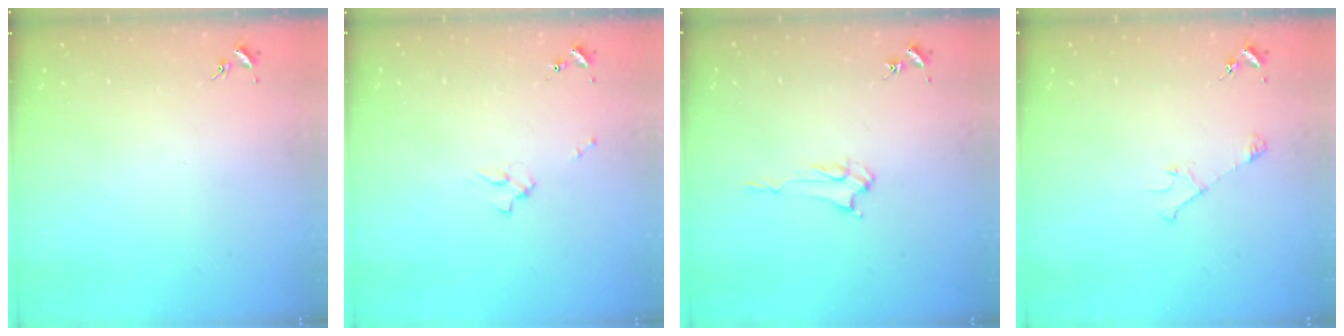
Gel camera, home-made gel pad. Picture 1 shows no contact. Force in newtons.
{"total": 1.7, "press": 1.6, "slide": 0.2}
{"total": 2.4, "press": 2.4, "slide": 0.3}
{"total": 2.9, "press": 2.9, "slide": 0.3}